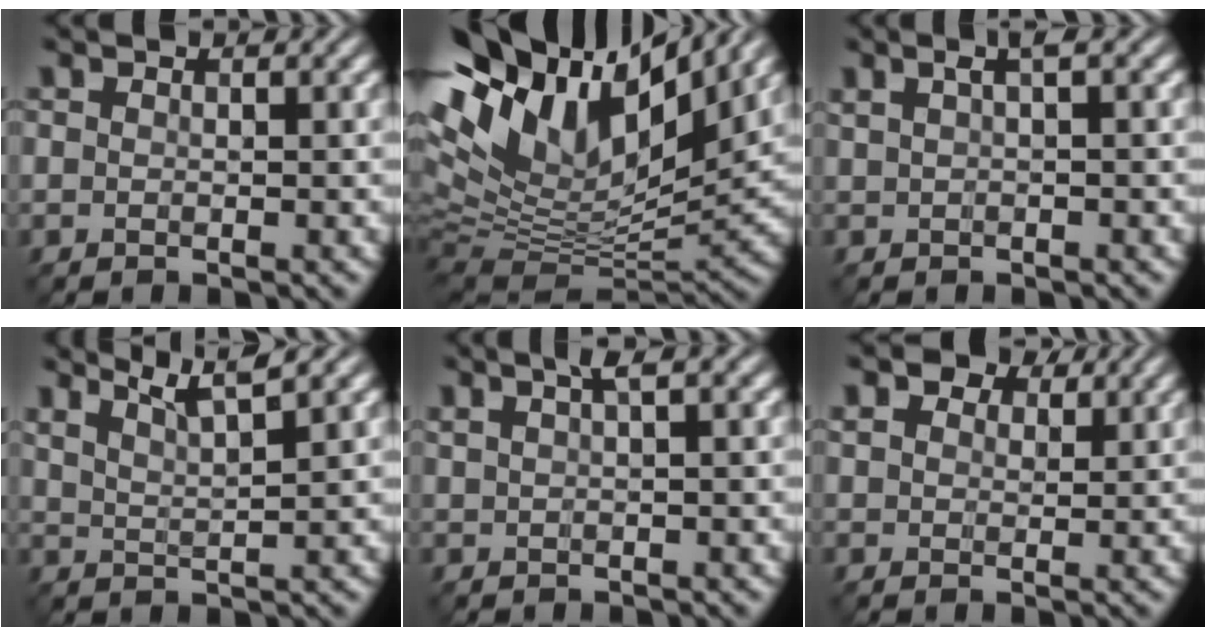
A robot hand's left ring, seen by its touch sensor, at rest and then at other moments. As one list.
[{"total": 16.3, "force": [7.8, 7.9, 11.9], "torque": [-0.250, 0.033, 0.139]}, {"total": 1.7, "force": [0.7, 0.3, 1.5], "torque": [-0.028, 0.004, 0.012]}, {"total": 4.5, "force": [3.7, 0.6, 2.5], "torque": [-0.029, 0.016, 0.047]}, {"total": 2.0, "force": [1.1, 0.4, 1.6], "torque": [-0.026, 0.007, 0.018]}, {"total": 4.5, "force": [3.1, 2.6, 2.0], "torque": [-0.043, 0.003, 0.046]}]